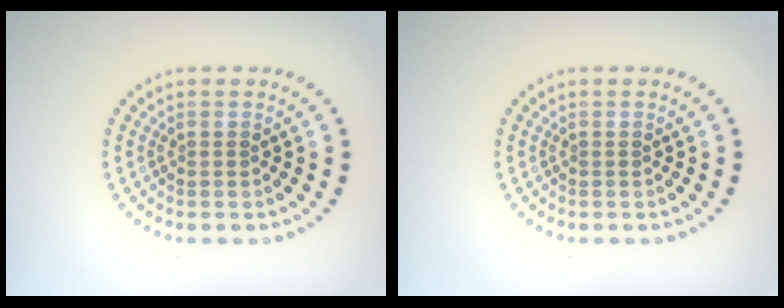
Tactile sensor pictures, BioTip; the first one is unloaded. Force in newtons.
{"total": 0.0}